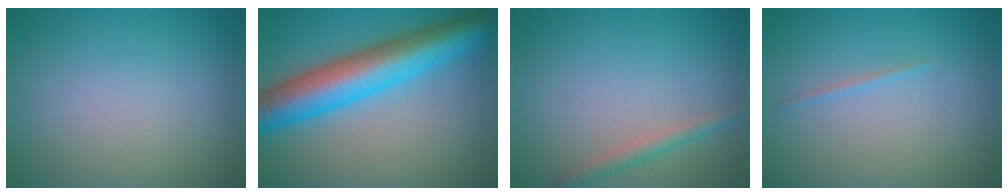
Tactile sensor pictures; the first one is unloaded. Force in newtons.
{"total": 9.5, "press": 9.5, "slide": 0.2}
{"total": 1.6, "press": 1.6, "slide": 0.0}
{"total": 0.6, "press": 0.6, "slide": 0.1}